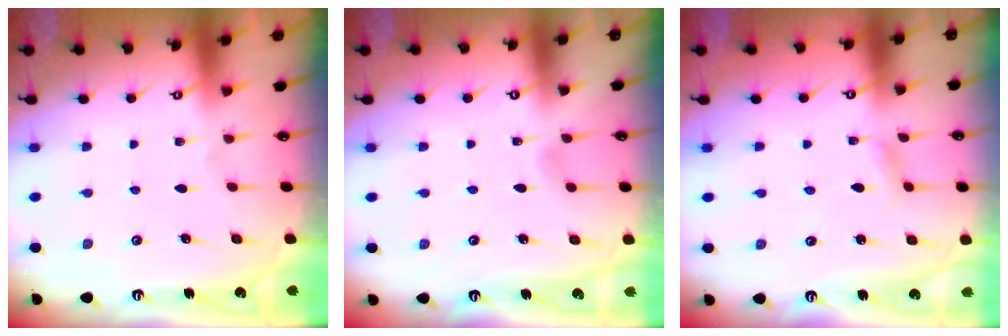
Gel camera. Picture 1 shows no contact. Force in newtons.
{"total": 3.6, "press": 3.6, "slide": 0.4}
{"total": 2.2, "press": 2.2, "slide": 0.1}